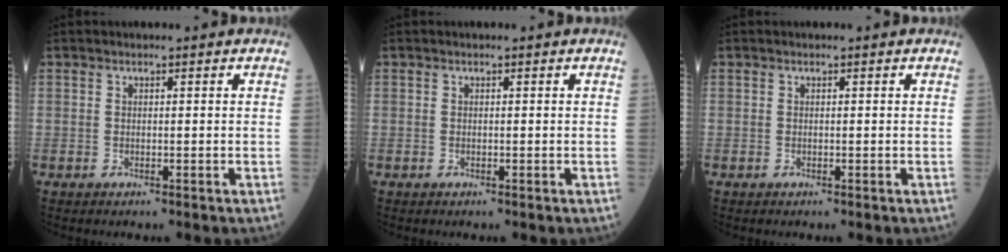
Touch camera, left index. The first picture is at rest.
{"total": 0.0}
{"total": 0.0}